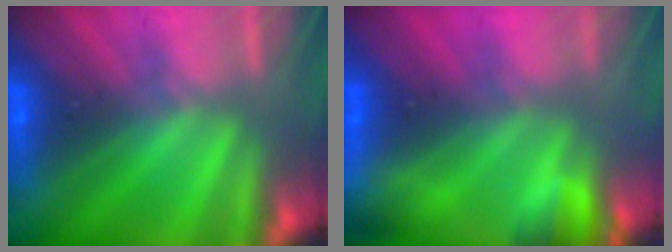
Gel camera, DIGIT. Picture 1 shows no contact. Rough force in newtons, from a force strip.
{"total": 5.0}